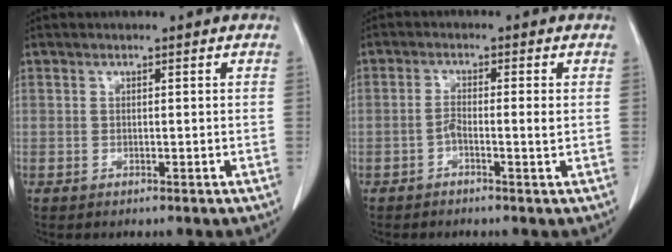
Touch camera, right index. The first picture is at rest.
{"total": 2.2, "force": [-0.5, 0.3, 2.1], "torque": [-0.038, 0.009, -0.009]}